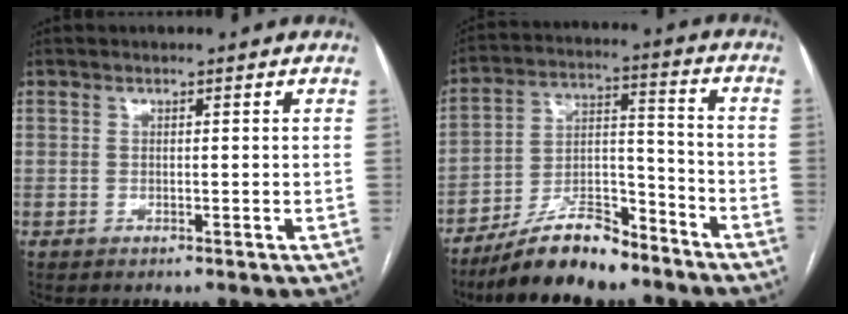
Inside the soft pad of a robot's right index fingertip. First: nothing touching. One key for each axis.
{"total": 13.1, "fx": -10.6, "fy": 3.6, "fz": 6.9, "tx": -0.123, "ty": 0.016, "tz": -0.187}